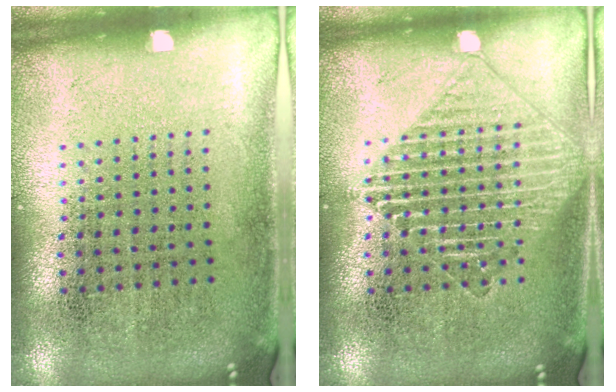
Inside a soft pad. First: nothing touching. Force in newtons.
{"total": 2.8, "press": 2.8, "slide": 0.5}